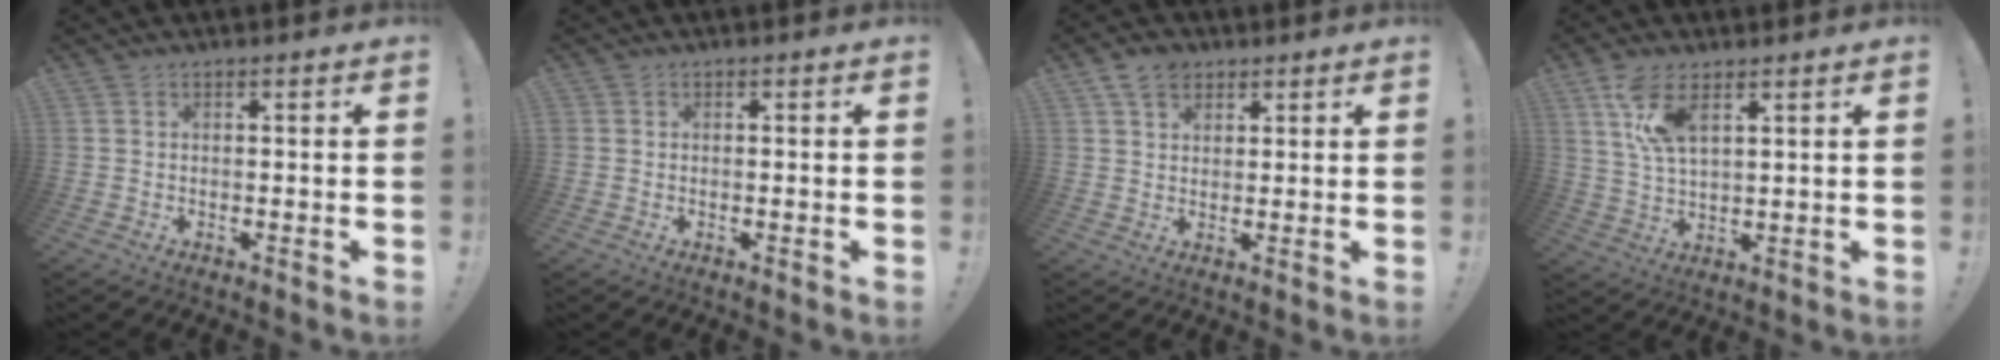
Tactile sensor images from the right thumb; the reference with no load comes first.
{"total": 0.5, "force": [0.0, 0.5, -0.1], "torque": [-0.003, 0.004, 0.002]}
{"total": 5.8, "force": [3.5, 4.0, 2.4], "torque": [-0.039, -0.007, 0.066]}
{"total": 9.3, "force": [4.9, 4.0, 6.9], "torque": [-0.138, -0.012, 0.091]}